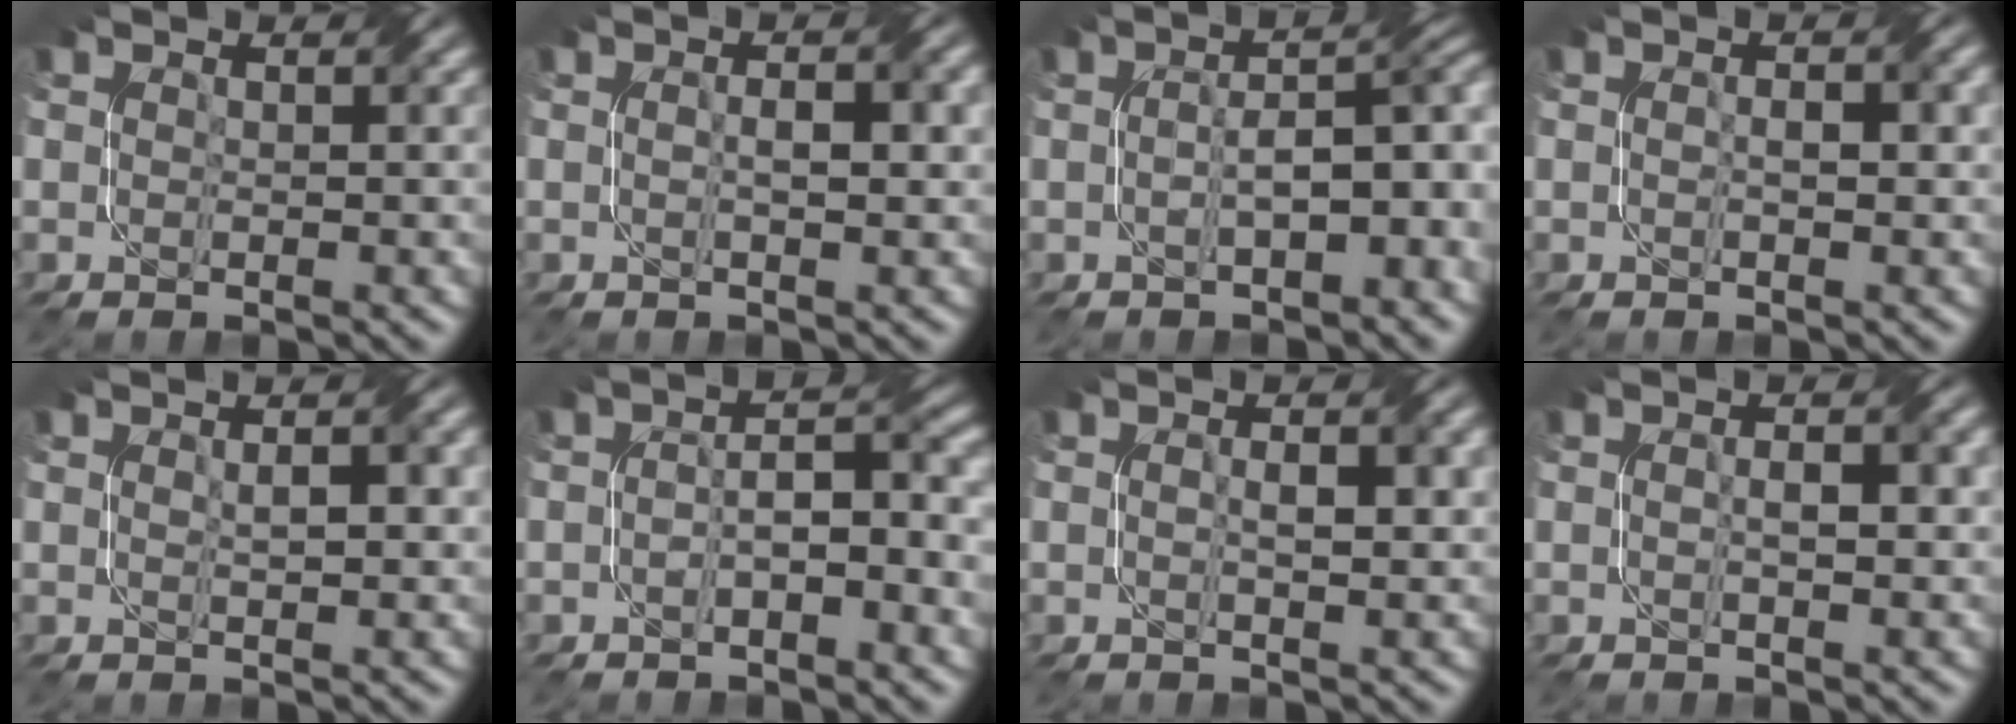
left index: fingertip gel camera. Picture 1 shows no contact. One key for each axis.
{"total": 2.5, "fx": 0.1, "fy": 0.7, "fz": 2.4, "tx": -0.035, "ty": 0.001, "tz": -0.001}
{"total": 6.3, "fx": -1.2, "fy": 2.2, "fz": 5.8, "tx": -0.081, "ty": 0.011, "tz": -0.016}
{"total": 1.6, "fx": -0.1, "fy": 0.5, "fz": 1.5, "tx": -0.027, "ty": 0.003, "tz": 0.000}
{"total": 2.1, "fx": 0.5, "fy": 0.4, "fz": 2.0, "tx": -0.032, "ty": 0.005, "tz": 0.010}
{"total": 4.0, "fx": -1.0, "fy": 1.3, "fz": 3.6, "tx": -0.065, "ty": 0.011, "tz": -0.020}
{"total": 2.4, "fx": 0.2, "fy": 0.6, "fz": 2.3, "tx": -0.037, "ty": 0.004, "tz": 0.001}
{"total": 2.3, "fx": 0.0, "fy": 0.6, "fz": 2.2, "tx": -0.033, "ty": 0.001, "tz": -0.001}